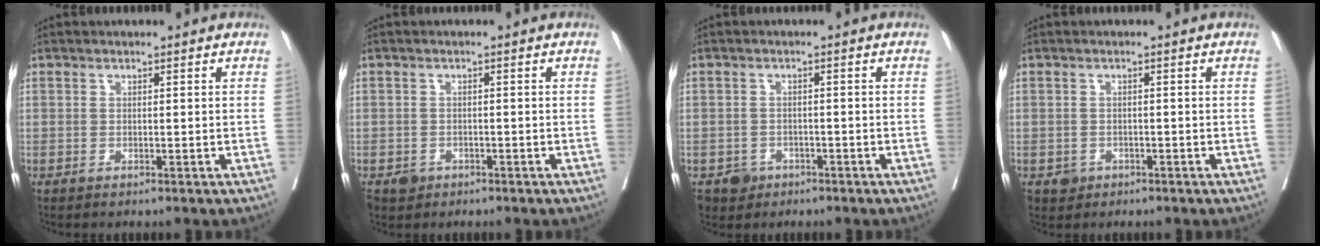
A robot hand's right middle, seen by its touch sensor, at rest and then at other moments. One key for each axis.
{"total": 2.0, "fx": -1.1, "fy": 1.6, "fz": 0.3, "tx": -0.003, "ty": 0.005, "tz": -0.014}
{"total": 3.1, "fx": -1.7, "fy": 2.5, "fz": 0.3, "tx": -0.002, "ty": 0.008, "tz": -0.024}
{"total": 1.9, "fx": -0.9, "fy": 1.6, "fz": 0.2, "tx": 0.002, "ty": 0.007, "tz": -0.011}